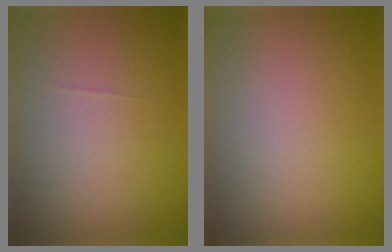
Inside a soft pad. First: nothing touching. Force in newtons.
{"total": 0.0}